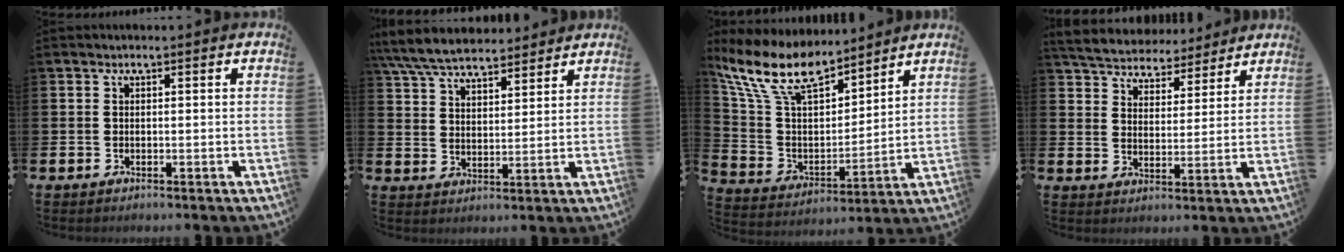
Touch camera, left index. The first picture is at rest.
{"total": 7.4, "force": [7.0, 1.6, 1.9], "torque": [-0.063, -0.027, 0.129]}
{"total": 11.5, "force": [9.5, 4.1, 5.0], "torque": [-0.149, -0.051, 0.172]}
{"total": 5.5, "force": [5.3, 1.4, -0.1], "torque": [-0.034, -0.036, 0.095]}